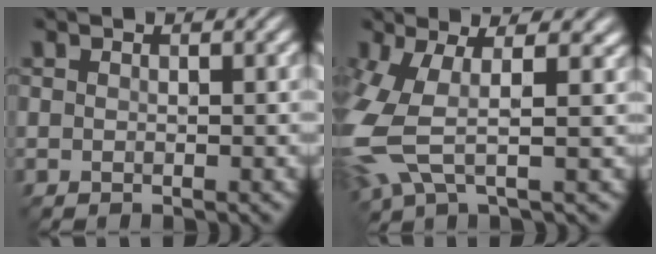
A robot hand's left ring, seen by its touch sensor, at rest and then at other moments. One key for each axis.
{"total": 8.1, "fx": 0.3, "fy": 3.6, "fz": 7.3, "tx": -0.202, "ty": -0.013, "tz": 0.001}